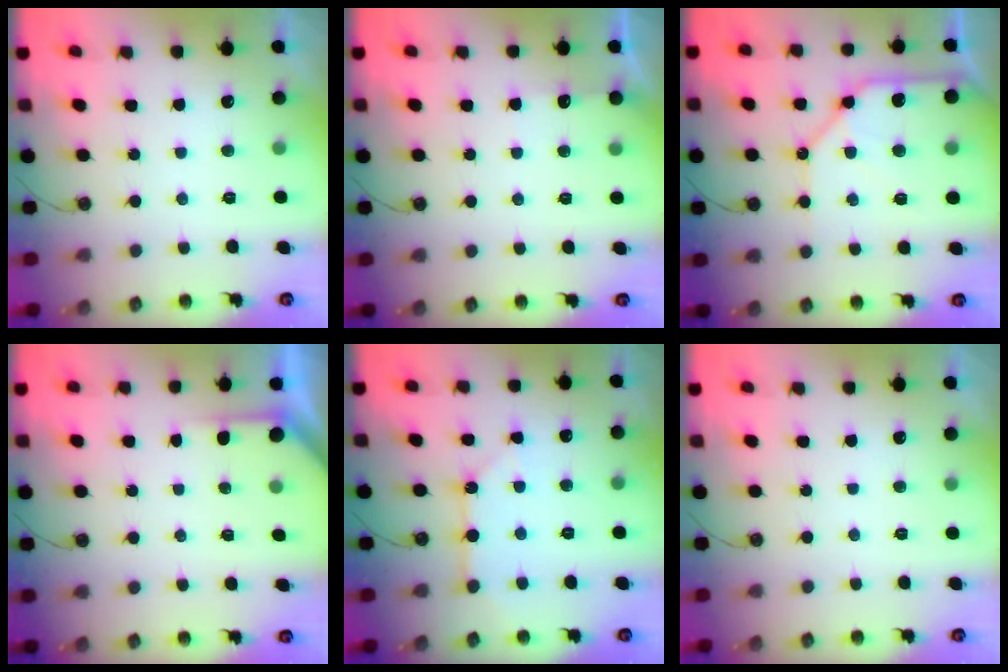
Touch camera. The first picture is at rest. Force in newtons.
{"total": 4.3, "press": 4.3, "slide": 0.7}
{"total": 12.8, "press": 12.8, "slide": 1.5}
{"total": 2.2, "press": 2.2, "slide": 0.3}
{"total": 4.2, "press": 4.1, "slide": 0.4}
{"total": 0.0}